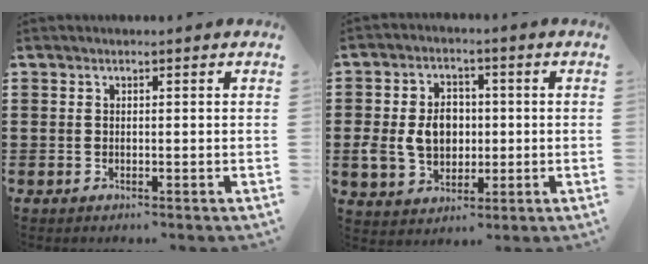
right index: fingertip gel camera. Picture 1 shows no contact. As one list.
[{"total": 7.8, "force": [-0.2, 6.0, 5.0], "torque": [-0.118, 0.008, -0.009]}]